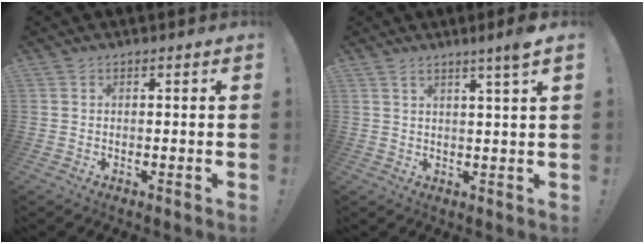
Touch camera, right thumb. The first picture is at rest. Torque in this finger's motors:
{"motor_torque": [-0.02, -0.01, 0.35, 0.25, 0.00]}